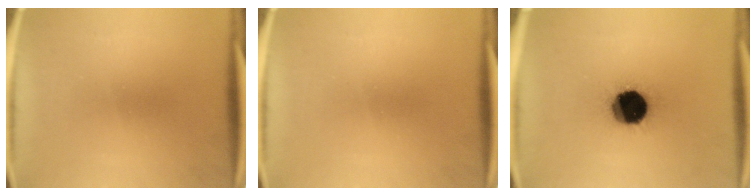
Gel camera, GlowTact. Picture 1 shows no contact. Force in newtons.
{"total": 0.0}
{"total": 19.0}